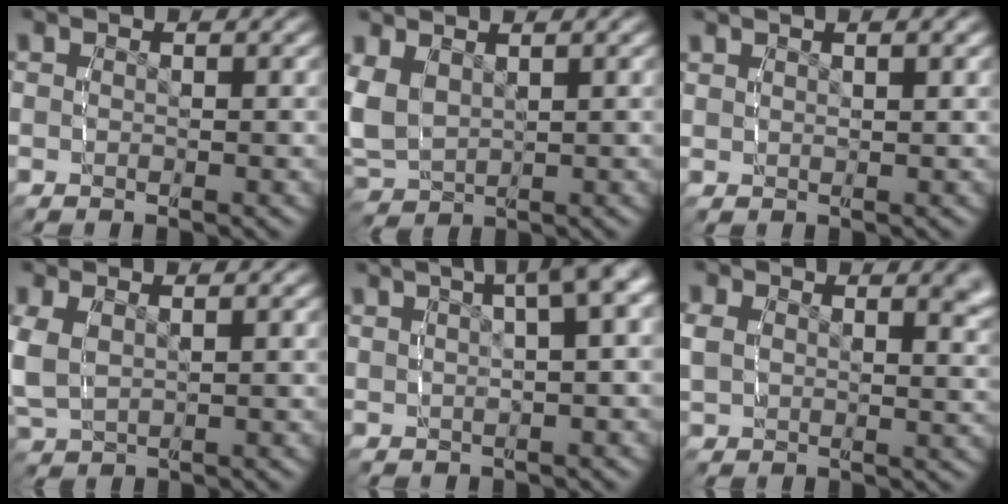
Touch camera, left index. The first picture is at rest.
{"total": 5.1, "force": [0.8, 4.4, 2.5], "torque": [-0.096, -0.021, 0.031]}
{"total": 1.6, "force": [1.2, -0.1, 1.0], "torque": [-0.009, 0.006, 0.028]}
{"total": 4.4, "force": [0.6, 3.6, 2.4], "torque": [-0.084, -0.013, 0.024]}
{"total": 11.0, "force": [5.4, 5.3, 8.0], "torque": [-0.102, 0.040, 0.072]}
{"total": 3.4, "force": [2.1, 1.6, 2.2], "torque": [-0.037, -0.007, 0.045]}